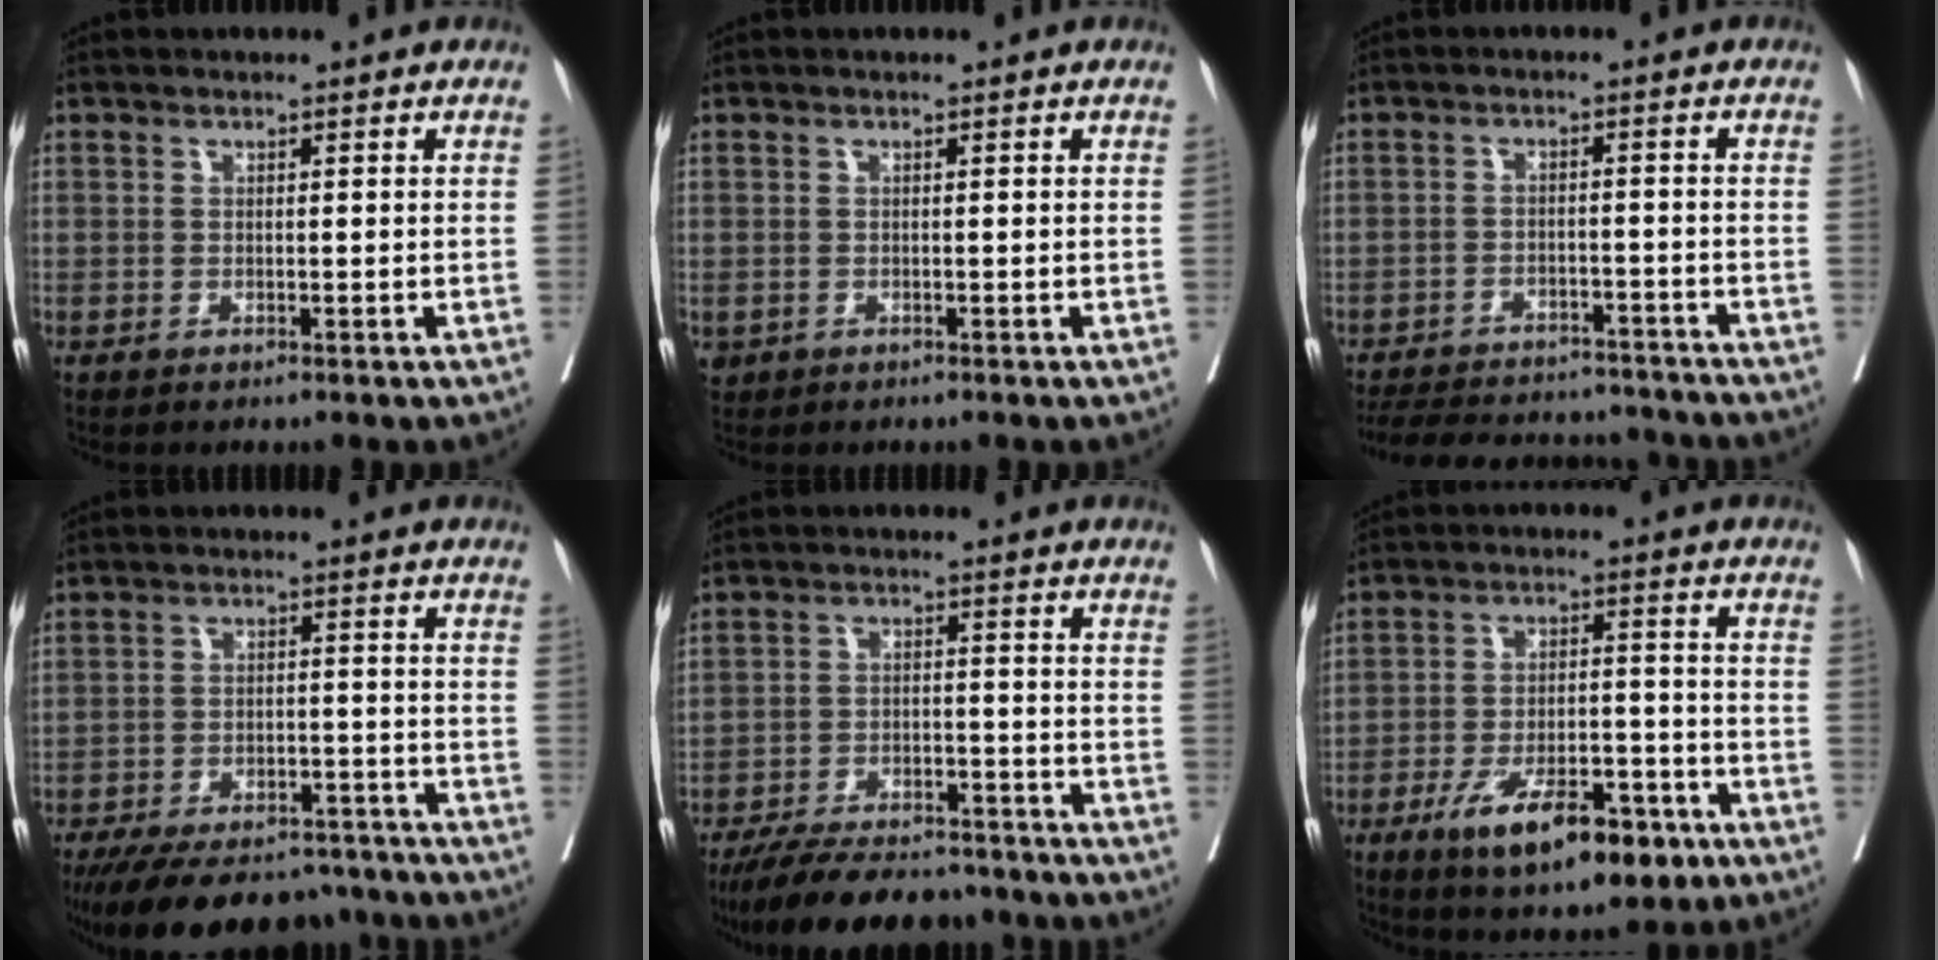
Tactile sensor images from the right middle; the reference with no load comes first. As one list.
[{"total": 0.8, "force": [-0.2, 0.7, 0.2], "torque": [-0.004, 0.003, 0.004]}, {"total": 17.4, "force": [-15.8, 4.8, 5.2], "torque": [-0.128, -0.002, -0.217]}, {"total": 18.7, "force": [-15.7, 7.0, 7.2], "torque": [-0.138, -0.004, -0.218]}, {"total": 14.7, "force": [-12.8, 4.7, 5.4], "torque": [-0.087, 0.003, -0.188]}, {"total": 13.2, "force": [-7.6, 4.7, 9.7], "torque": [-0.154, 0.001, -0.114]}]